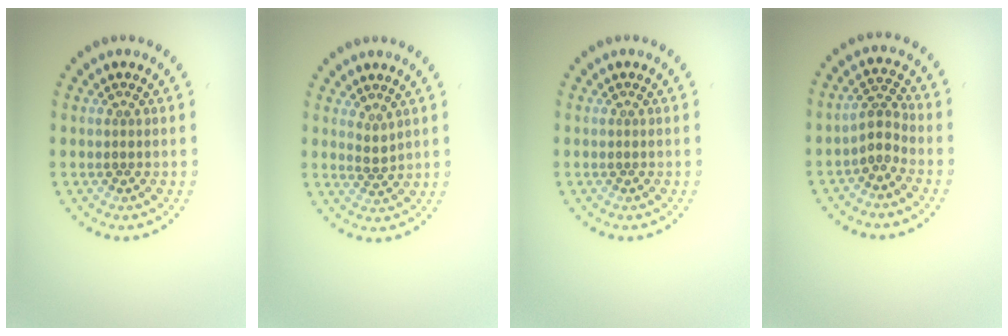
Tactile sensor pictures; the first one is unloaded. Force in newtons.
{"total": 1.2, "press": 0.9, "slide": 0.8}
{"total": 0.0}
{"total": 2.1, "press": 1.6, "slide": 1.4}